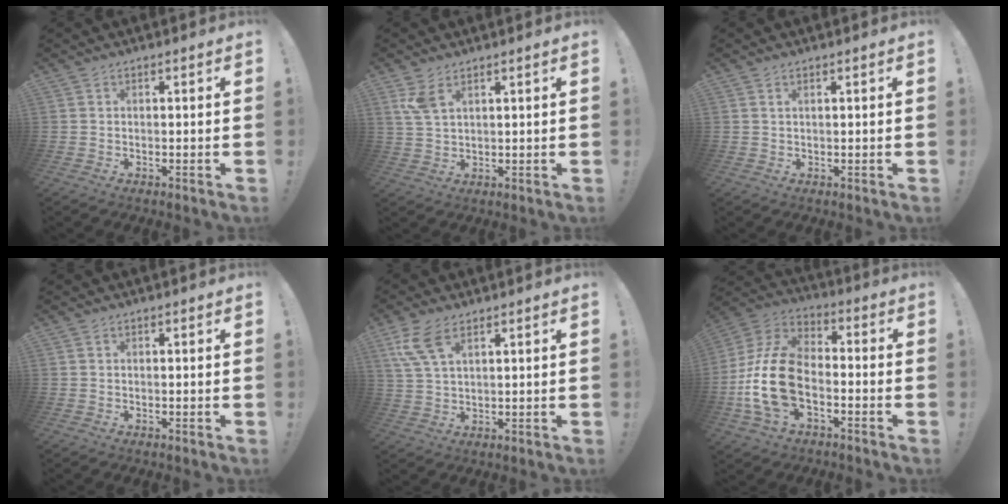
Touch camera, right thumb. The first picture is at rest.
{"total": 5.3, "force": [3.3, 2.0, 3.6], "torque": [-0.065, -0.015, 0.062]}
{"total": 0.9, "force": [0.6, 0.1, 0.6], "torque": [-0.006, -0.002, 0.009]}
{"total": 0.0}
{"total": 9.0, "force": [5.0, 4.1, 6.3], "torque": [-0.135, -0.013, 0.094]}
{"total": 17.8, "force": [-4.5, 11.6, 12.8], "torque": [-0.252, 0.030, -0.068]}